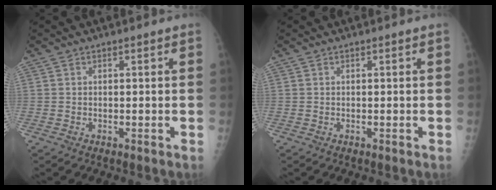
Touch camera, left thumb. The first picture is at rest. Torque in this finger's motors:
{"motor_torque": [0.00, 0.00, -0.01, -0.01, 0.00]}